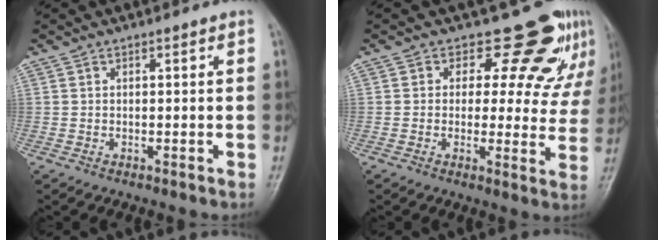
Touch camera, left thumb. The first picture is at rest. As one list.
[{"total": 12.1, "force": [9.1, 6.8, 4.3], "torque": [0.003, -0.049, 0.090]}]